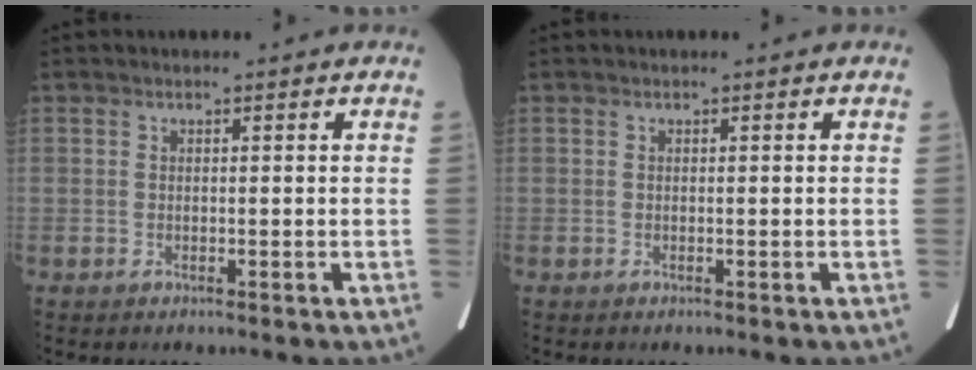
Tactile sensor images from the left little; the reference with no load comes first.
{"total": 0.0}